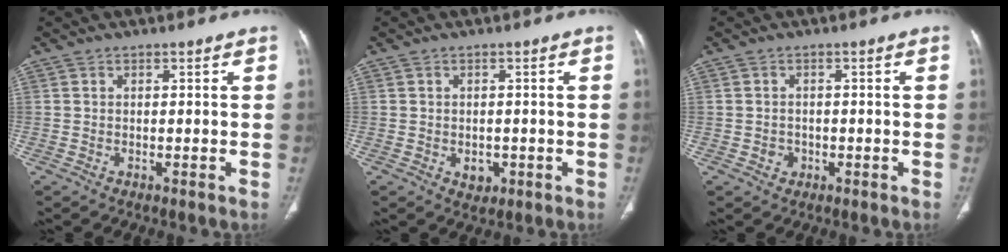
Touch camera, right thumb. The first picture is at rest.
{"total": 2.6, "force": [-0.8, 2.0, 1.5], "torque": [-0.010, 0.001, -0.003]}
{"total": 1.8, "force": [-0.6, 1.7, 0.5], "torque": [0.000, 0.007, -0.007]}